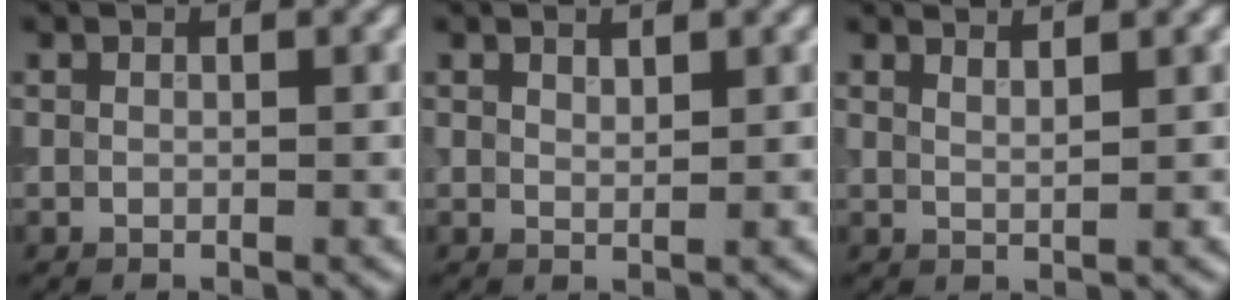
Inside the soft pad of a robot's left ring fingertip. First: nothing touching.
{"total": 0.9, "force": [0.8, 0.2, 0.4], "torque": [-0.007, 0.000, 0.015]}
{"total": 2.0, "force": [1.6, 0.6, 1.0], "torque": [-0.001, 0.009, 0.009]}